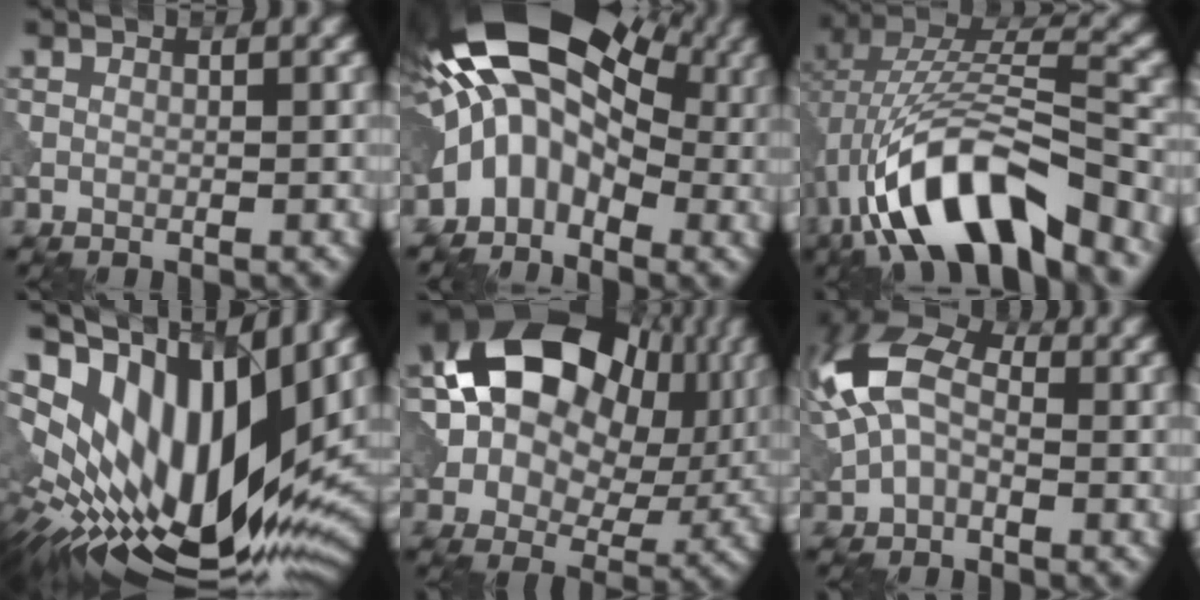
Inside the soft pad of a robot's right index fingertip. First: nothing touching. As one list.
[{"total": 13.8, "force": [1.1, 8.6, 10.7], "torque": [-0.168, 0.017, -0.002]}, {"total": 12.0, "force": [-6.2, 4.1, 9.4], "torque": [-0.173, 0.017, -0.114]}, {"total": 17.2, "force": [4.9, 7.9, 14.4], "torque": [-0.261, 0.007, 0.085]}, {"total": 18.6, "force": [4.4, 13.4, 12.0], "torque": [-0.207, 0.015, 0.076]}, {"total": 9.6, "force": [1.6, 5.8, 7.5], "torque": [-0.172, 0.026, 0.010]}]